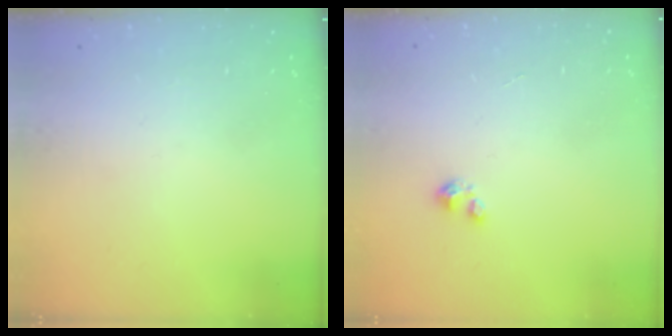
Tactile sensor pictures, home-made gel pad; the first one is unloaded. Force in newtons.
{"total": 1.6, "press": 1.6, "slide": 0.2}